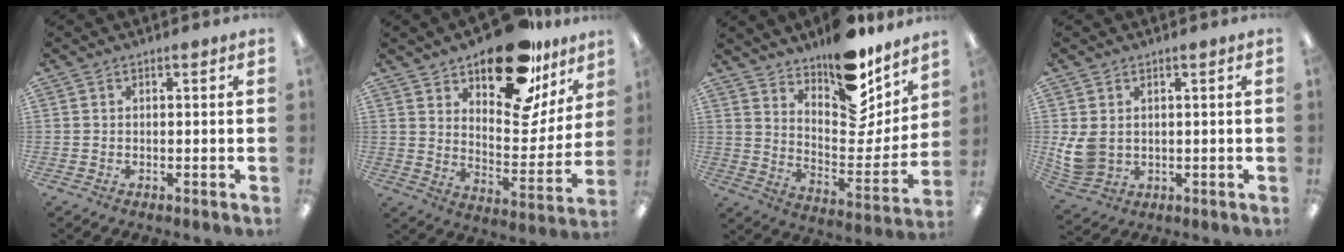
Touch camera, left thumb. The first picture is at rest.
{"total": 22.4, "force": [16.6, 9.5, 11.5], "torque": [-0.160, -0.106, 0.280]}
{"total": 15.8, "force": [12.9, 6.2, 6.7], "torque": [-0.080, -0.116, 0.220]}
{"total": 6.8, "force": [1.7, 5.3, 3.8], "torque": [-0.084, -0.004, 0.036]}